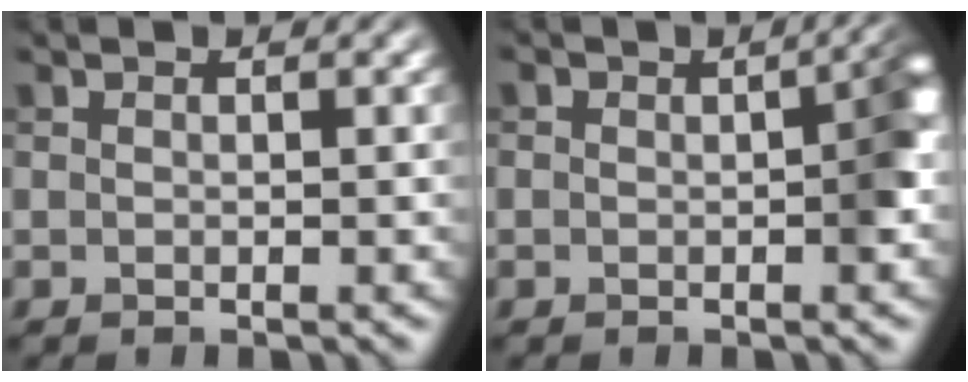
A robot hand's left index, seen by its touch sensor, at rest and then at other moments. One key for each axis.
{"total": 2.7, "fx": -0.3, "fy": 1.0, "fz": 2.5, "tx": -0.033, "ty": 0.006, "tz": -0.007}